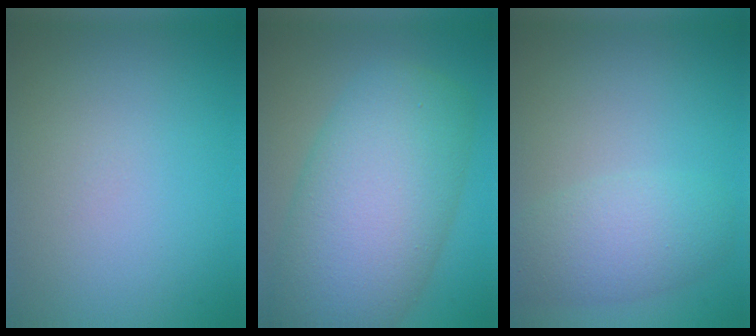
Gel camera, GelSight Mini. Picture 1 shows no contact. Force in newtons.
{"total": 11.0, "press": 11.0, "slide": 0.4}
{"total": 3.8, "press": 3.8, "slide": 0.3}